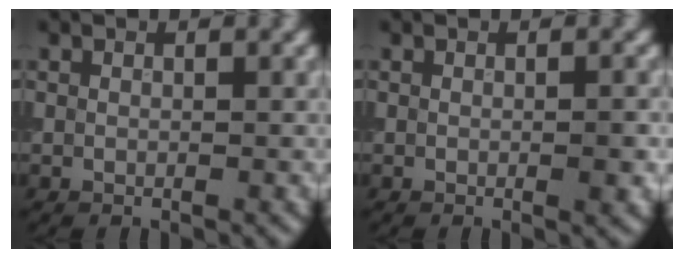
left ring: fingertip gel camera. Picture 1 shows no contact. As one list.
[{"total": 1.2, "force": [-0.1, 0.2, 1.2], "torque": [-0.017, -0.001, -0.001]}]